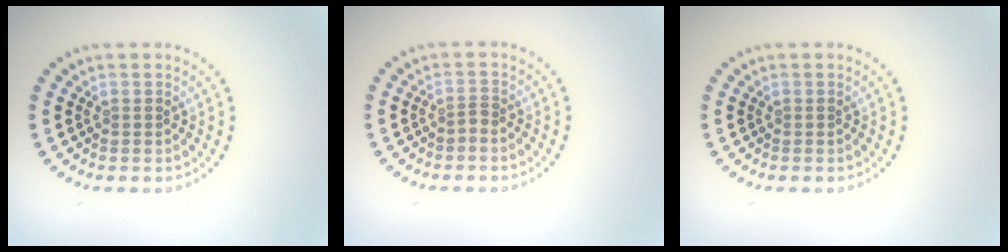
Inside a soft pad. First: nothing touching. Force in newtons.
{"total": 0.5, "press": 0.2, "slide": 0.5}
{"total": 0.0}